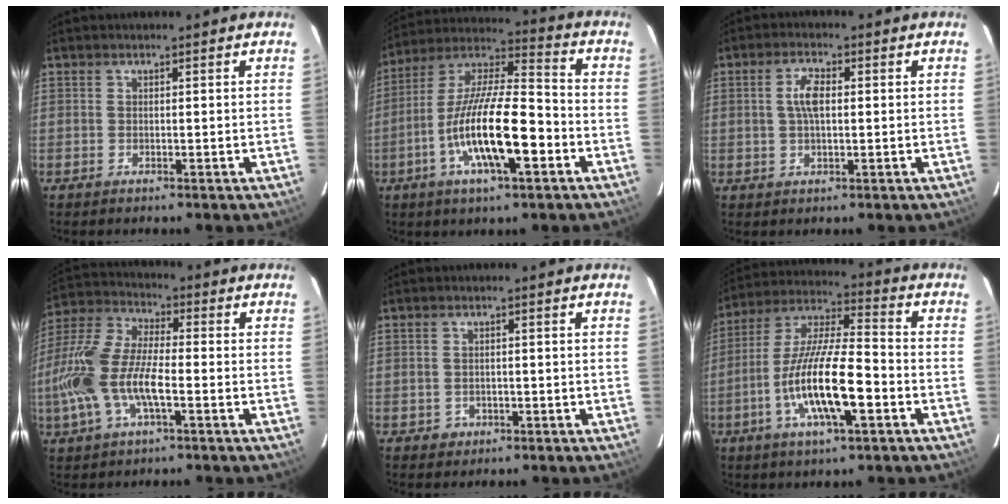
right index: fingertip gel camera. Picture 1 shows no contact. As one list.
[{"total": 17.7, "force": [-6.1, 4.6, 16.0], "torque": [-0.299, -0.007, -0.116]}, {"total": 4.3, "force": [0.5, 1.9, 3.8], "torque": [-0.075, 0.008, 0.010]}, {"total": 16.3, "force": [-4.3, 6.4, 14.4], "torque": [-0.308, -0.002, -0.088]}, {"total": 2.2, "force": [-0.8, 2.0, 0.3], "torque": [-0.007, 0.003, -0.005]}, {"total": 16.1, "force": [-5.5, 3.7, 14.7], "torque": [-0.289, -0.008, -0.104]}]